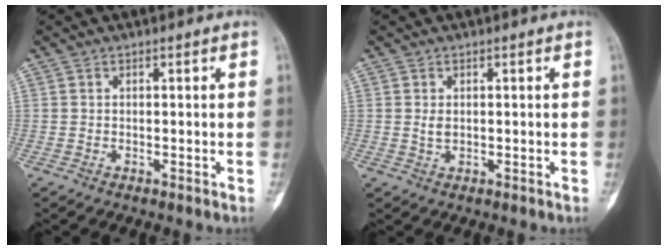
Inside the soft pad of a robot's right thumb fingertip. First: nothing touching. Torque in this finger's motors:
{"motor_torque": [0.44, 0.04, 0.09, -0.21, 0.07]}